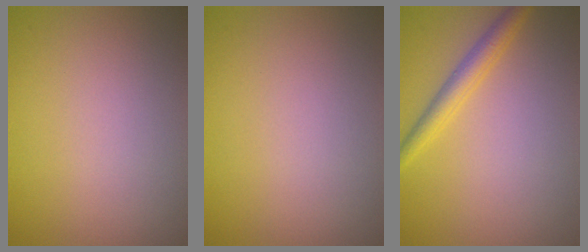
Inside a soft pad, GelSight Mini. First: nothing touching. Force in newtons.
{"total": 0.0}
{"total": 2.3, "press": 2.3, "slide": 0.1}